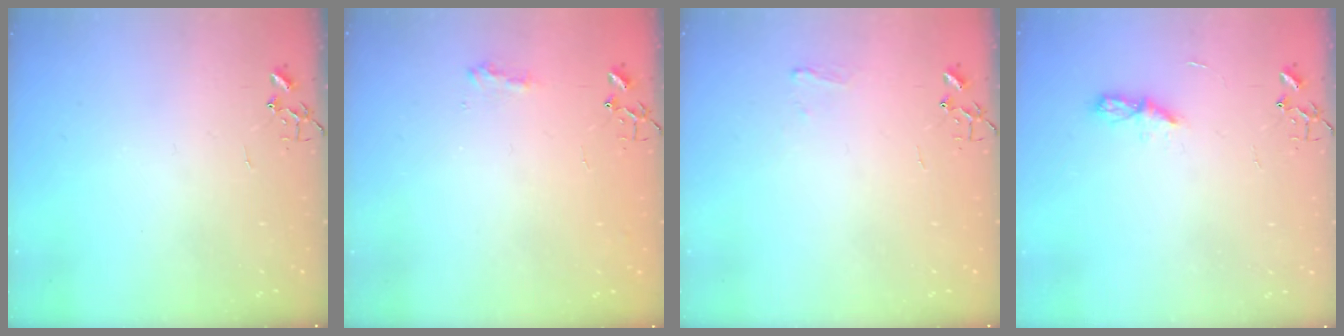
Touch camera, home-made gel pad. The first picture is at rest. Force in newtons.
{"total": 7.8, "press": 7.8, "slide": 0.3}
{"total": 5.2, "press": 5.1, "slide": 0.6}
{"total": 5.1, "press": 5.0, "slide": 0.6}